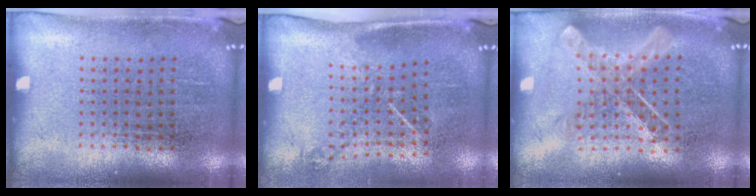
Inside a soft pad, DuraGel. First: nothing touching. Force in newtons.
{"total": 1.2, "press": 0.9, "slide": 0.8}
{"total": 1.0, "press": 1.0, "slide": 0.1}